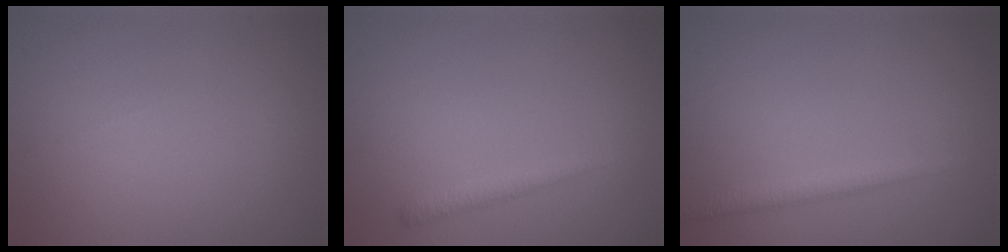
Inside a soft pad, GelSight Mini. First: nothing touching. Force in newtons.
{"total": 1.6, "press": 1.6, "slide": 0.1}
{"total": 2.0, "press": 2.0, "slide": 0.0}